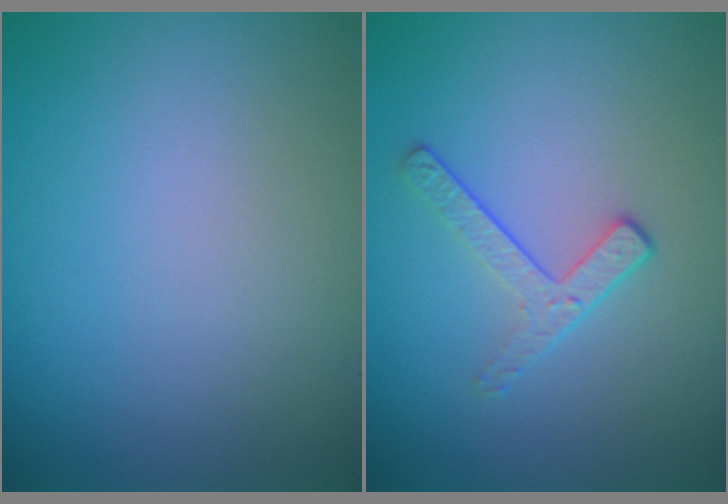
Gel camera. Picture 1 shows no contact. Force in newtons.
{"total": 2.0, "press": 1.4, "slide": 1.5}